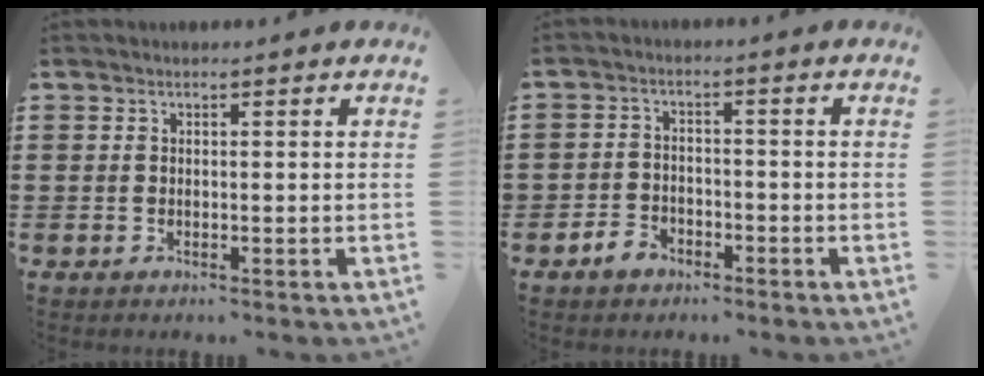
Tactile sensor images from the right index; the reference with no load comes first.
{"total": 2.8, "force": [-2.1, 1.7, 0.7], "torque": [-0.017, 0.007, -0.044]}